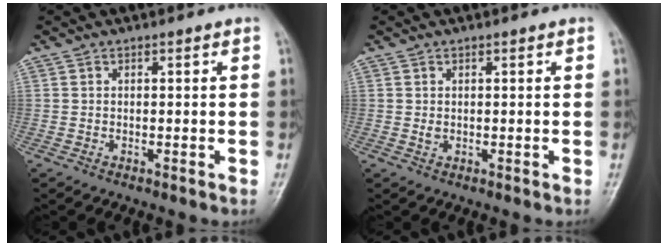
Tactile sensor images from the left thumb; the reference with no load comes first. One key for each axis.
{"total": 1.1, "fx": 0.4, "fy": 0.6, "fz": 0.8, "tx": -0.012, "ty": -0.003, "tz": 0.012}